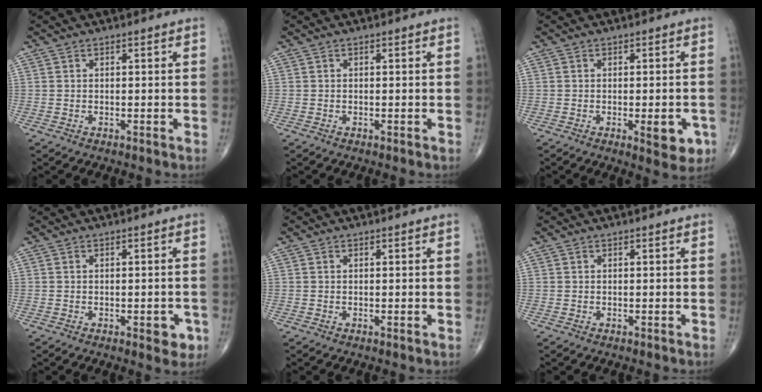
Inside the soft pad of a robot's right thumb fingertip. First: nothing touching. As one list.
[{"total": 0.0}, {"total": 6.1, "force": [-2.0, 2.3, 5.2], "torque": [-0.050, -0.003, -0.020]}, {"total": 3.6, "force": [-1.4, 1.7, 2.9], "torque": [-0.021, 0.001, -0.013]}, {"total": 0.0}, {"total": 0.0}]